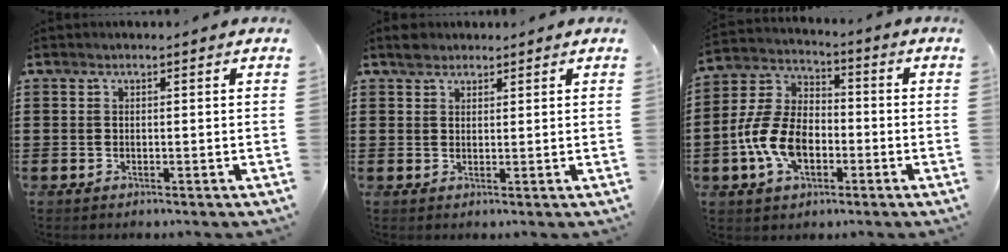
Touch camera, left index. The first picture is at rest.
{"total": 2.1, "force": [1.8, 1.0, 0.3], "torque": [-0.002, 0.003, 0.035]}
{"total": 10.6, "force": [-3.3, 6.7, 7.5], "torque": [-0.187, 0.006, -0.066]}